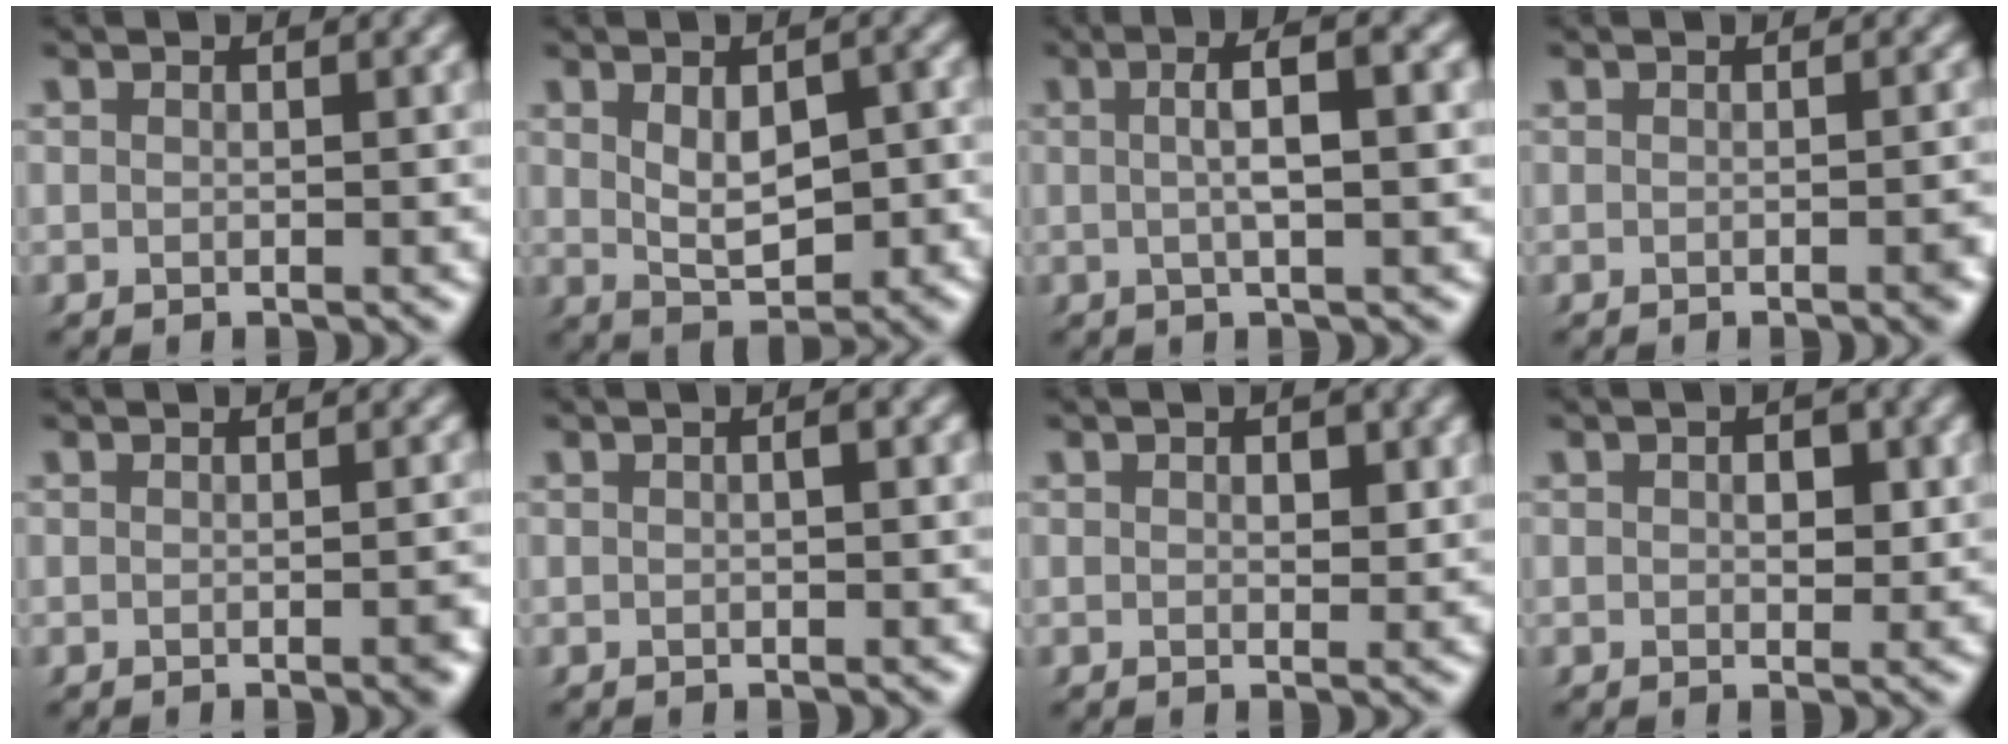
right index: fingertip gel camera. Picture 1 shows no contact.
{"total": 4.8, "force": [0.2, 2.8, 3.9], "torque": [-0.060, -0.012, 0.012]}
{"total": 3.9, "force": [0.5, 0.3, 3.8], "torque": [-0.058, 0.015, 0.004]}
{"total": 1.3, "force": [-0.4, 0.2, 1.3], "torque": [-0.015, 0.010, -0.013]}
{"total": 1.6, "force": [-0.5, 0.3, 1.6], "torque": [-0.015, 0.008, -0.014]}
{"total": 0.6, "force": [0.0, 0.2, 0.6], "torque": [-0.012, 0.004, -0.001]}
{"total": 1.3, "force": [0.3, 0.9, 0.9], "torque": [-0.009, -0.008, 0.007]}
{"total": 1.8, "force": [0.2, 1.3, 1.2], "torque": [-0.016, -0.009, 0.004]}